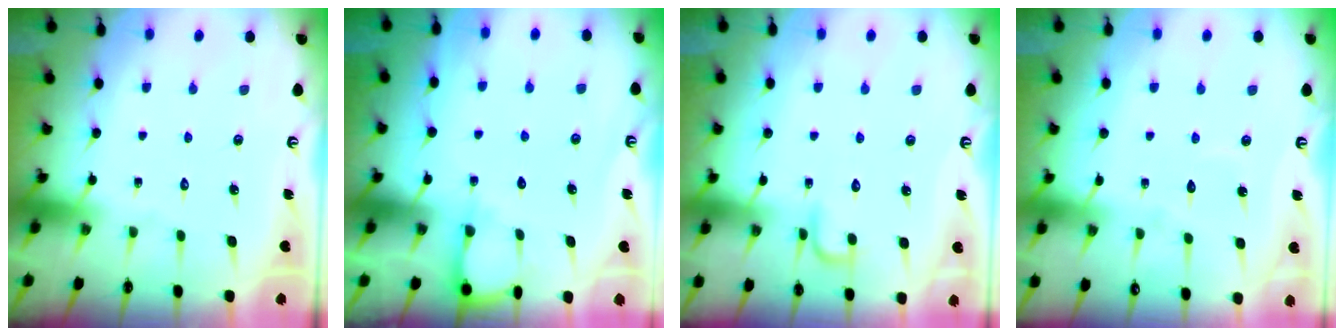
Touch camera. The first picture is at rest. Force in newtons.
{"total": 5.1, "press": 5.0, "slide": 0.5}
{"total": 5.0, "press": 5.0, "slide": 0.5}
{"total": 2.7, "press": 2.7, "slide": 0.2}